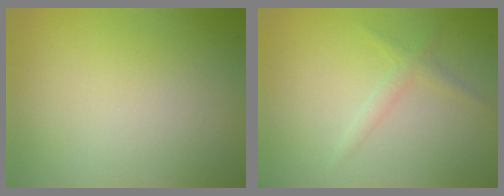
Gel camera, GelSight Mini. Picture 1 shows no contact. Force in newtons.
{"total": 1.4, "press": 1.4, "slide": 0.1}